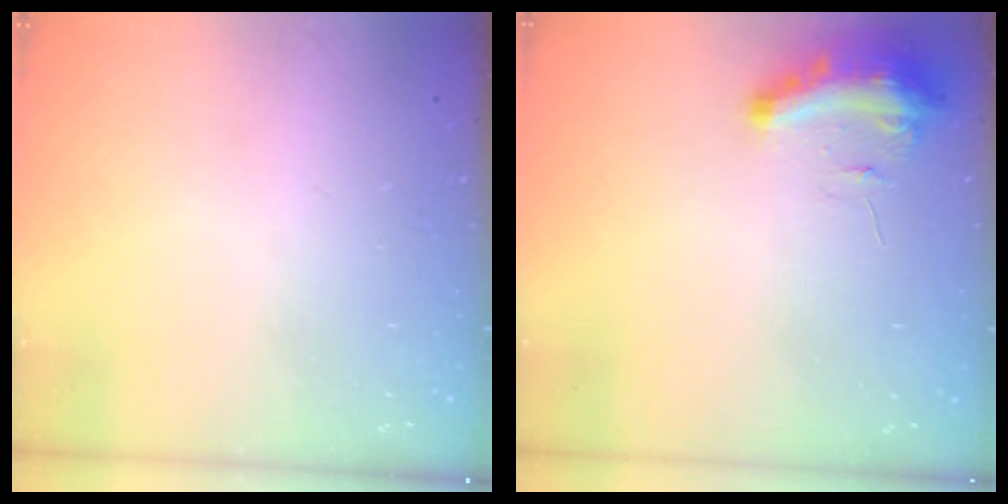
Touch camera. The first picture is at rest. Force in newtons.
{"total": 9.4, "press": 9.3, "slide": 1.3}